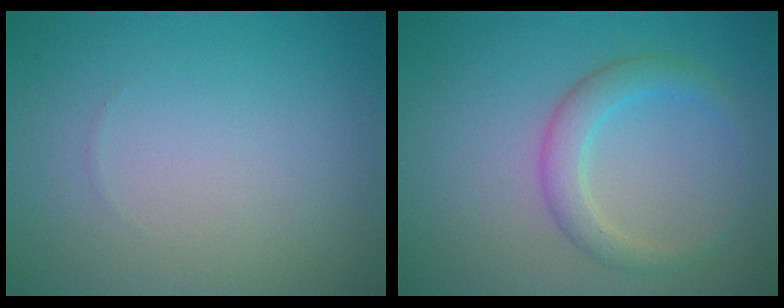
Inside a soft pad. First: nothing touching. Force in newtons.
{"total": 2.8, "press": 2.8, "slide": 0.1}